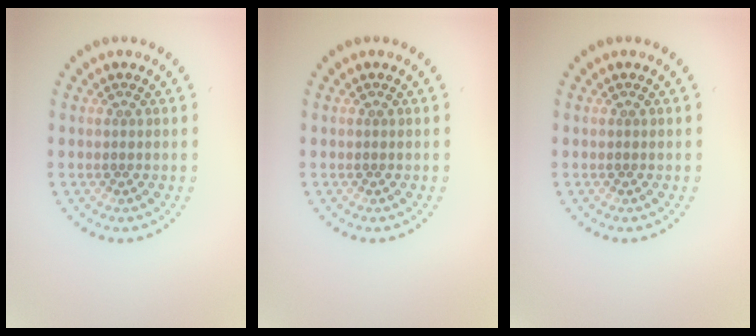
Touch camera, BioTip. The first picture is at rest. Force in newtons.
{"total": 0.0}
{"total": 0.0}